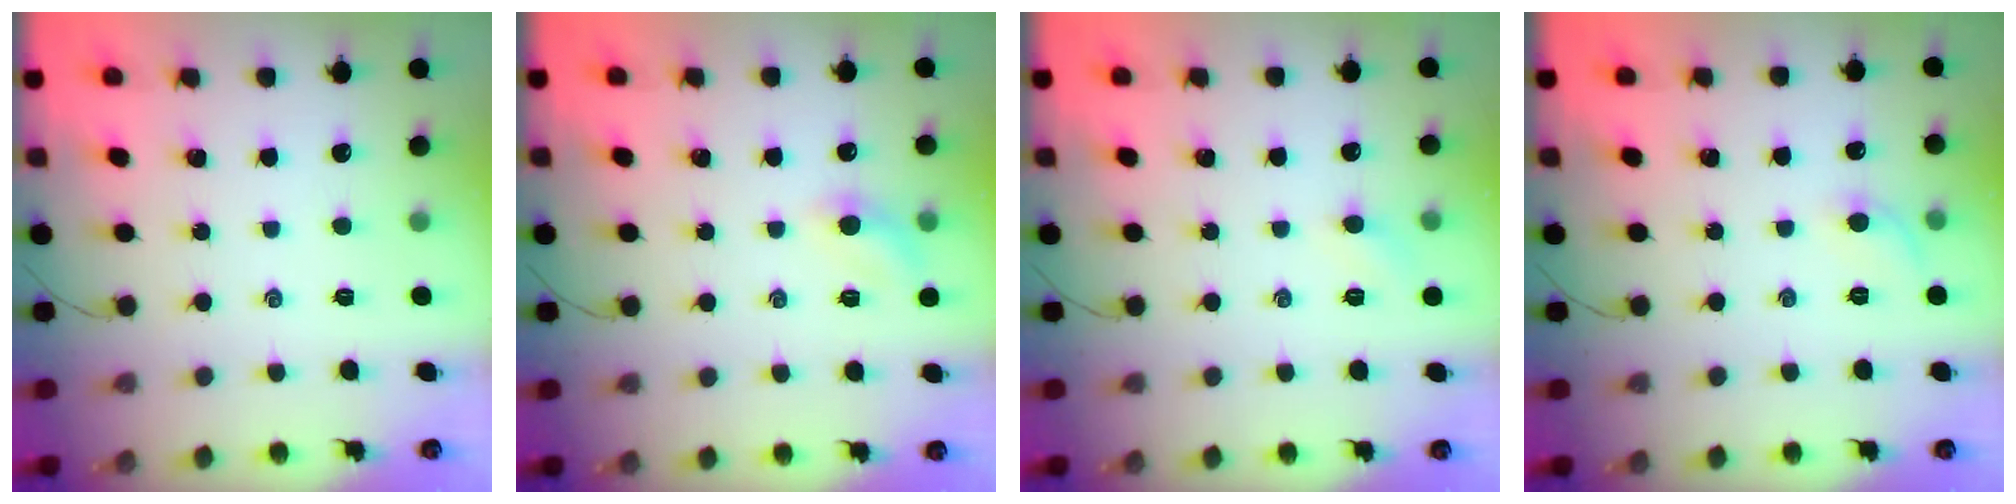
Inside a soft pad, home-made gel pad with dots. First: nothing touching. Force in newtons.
{"total": 6.2, "press": 6.1, "slide": 1.2}
{"total": 3.9, "press": 3.7, "slide": 1.0}
{"total": 4.7, "press": 4.4, "slide": 1.5}